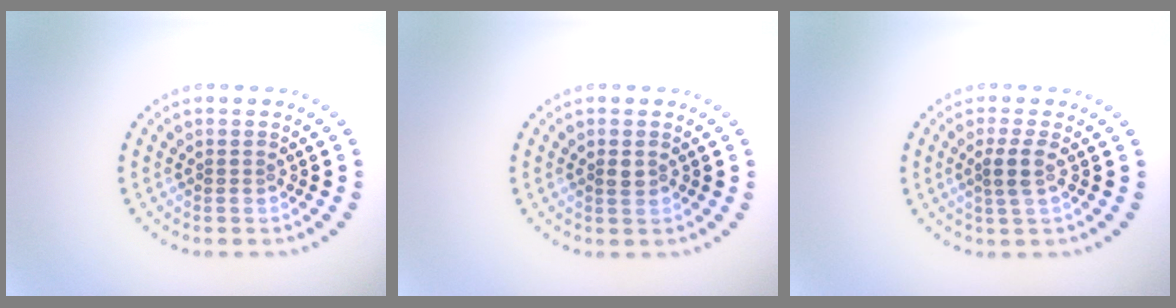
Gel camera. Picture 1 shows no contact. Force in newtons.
{"total": 0.9, "press": 0.9, "slide": 0.0}
{"total": 1.8, "press": 1.4, "slide": 1.1}